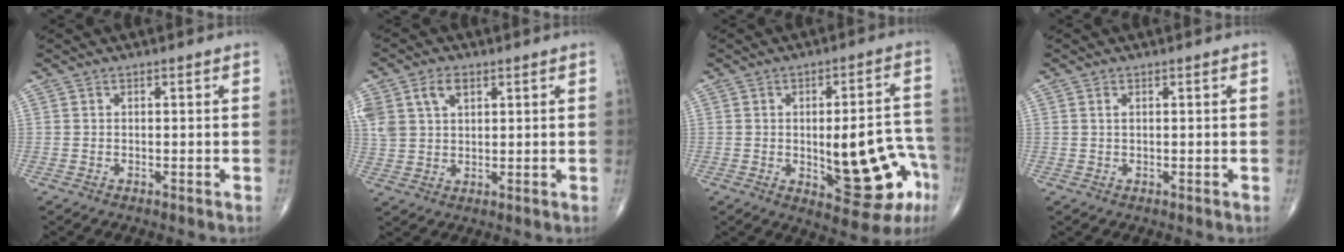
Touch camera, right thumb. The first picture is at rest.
{"total": 9.0, "force": [3.9, 5.9, 5.6], "torque": [-0.121, 0.001, 0.079]}
{"total": 17.1, "force": [-4.6, 6.6, 15.1], "torque": [-0.168, 0.034, -0.043]}
{"total": 0.8, "force": [0.3, 0.3, 0.6], "torque": [-0.014, 0.004, 0.007]}